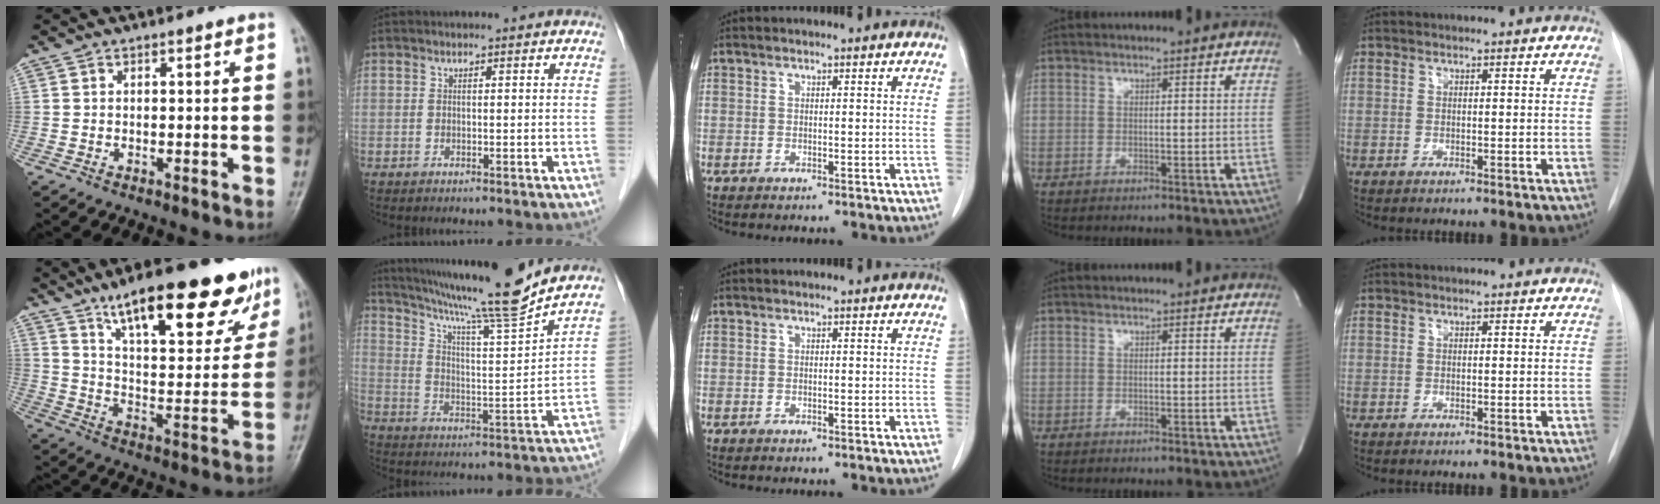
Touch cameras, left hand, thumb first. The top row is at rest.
{"thumb": {"total": 23.4, "force": [15.1, 7.5, 16.2], "torque": [-0.196, -0.049, 0.237]}, "index": {"total": 17.6, "force": [15.1, -2.1, 8.7], "torque": [-0.154, -0.017, 0.235]}}